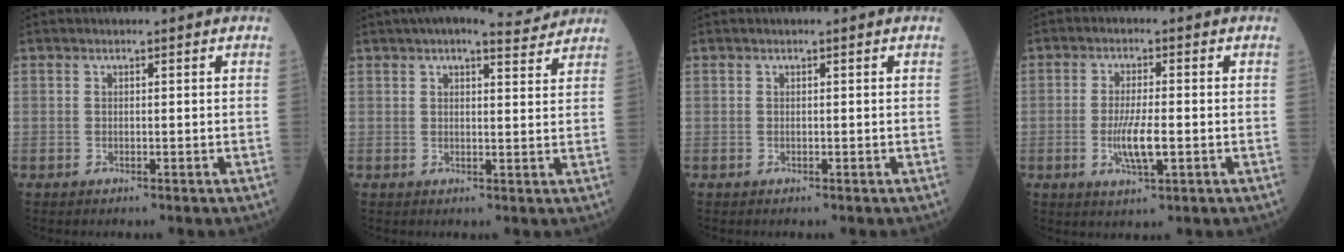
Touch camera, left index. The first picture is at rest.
{"total": 7.6, "force": [6.8, 1.3, 3.0], "torque": [-0.043, 0.020, 0.080]}
{"total": 0.0}
{"total": 5.2, "force": [-1.3, 0.9, 5.0], "torque": [-0.103, -0.010, -0.023]}